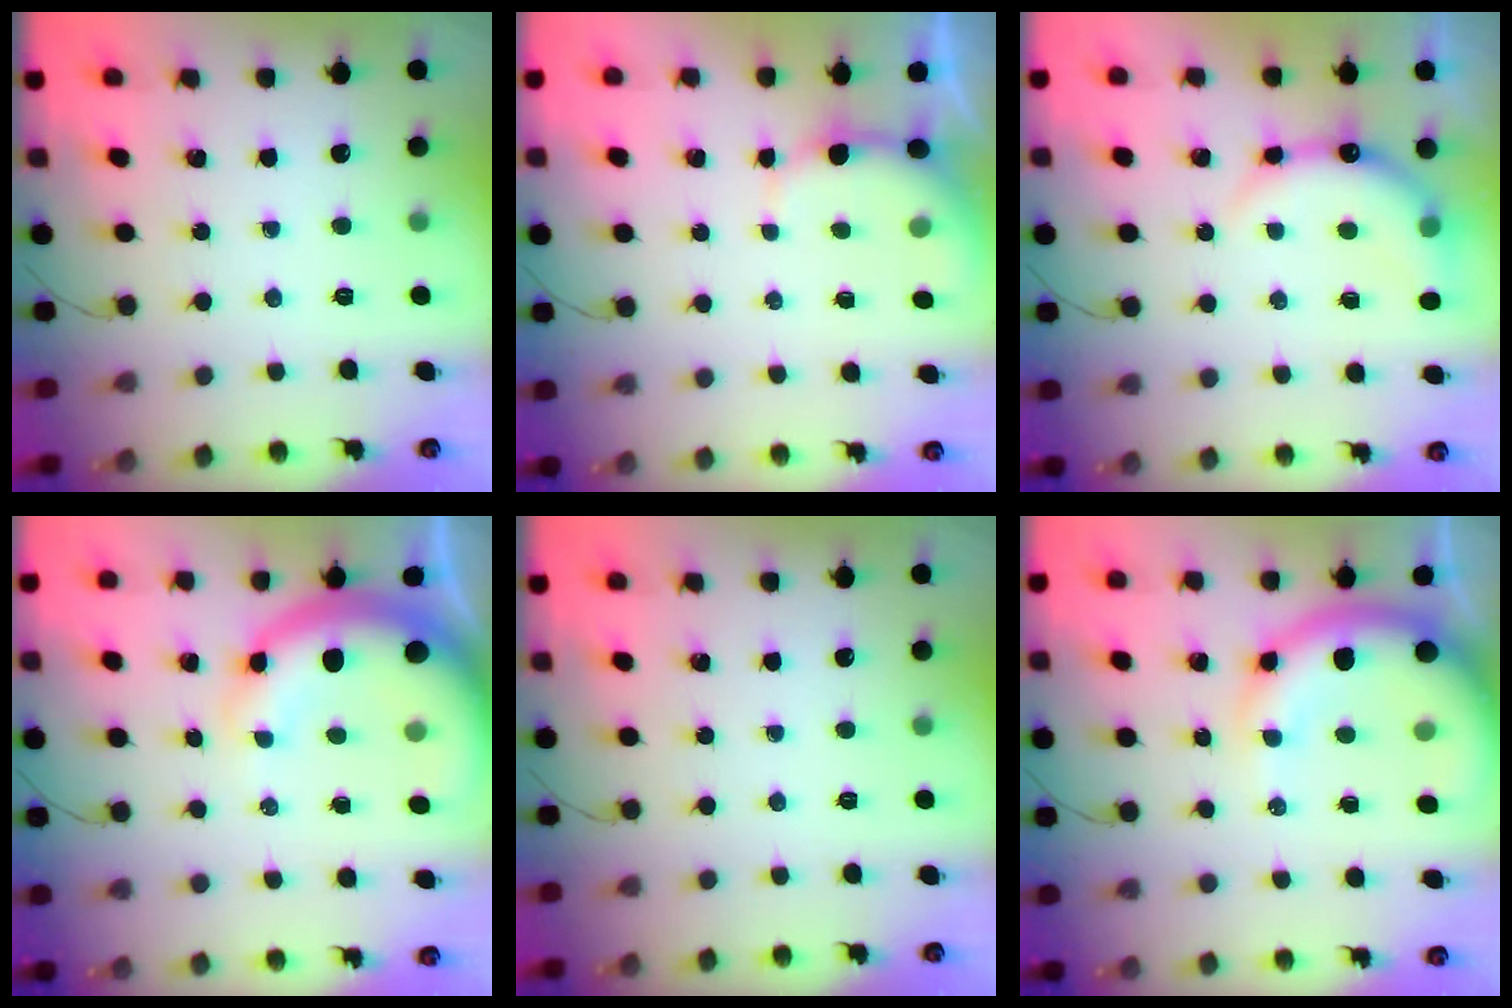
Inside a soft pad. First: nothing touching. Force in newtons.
{"total": 3.2, "press": 3.1, "slide": 0.8}
{"total": 8.9, "press": 8.8, "slide": 0.8}
{"total": 12.3, "press": 12.1, "slide": 2.6}
{"total": 0.0}
{"total": 15.0, "press": 14.6, "slide": 3.8}